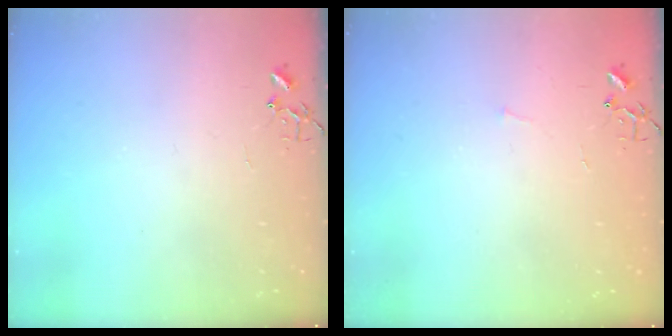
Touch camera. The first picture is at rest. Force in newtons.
{"total": 2.8, "press": 2.8, "slide": 0.3}